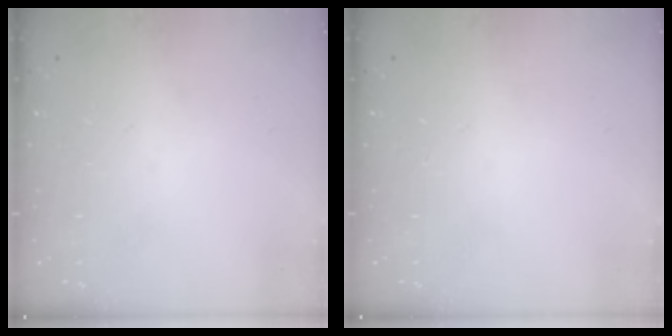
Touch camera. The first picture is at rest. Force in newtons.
{"total": 0.0}